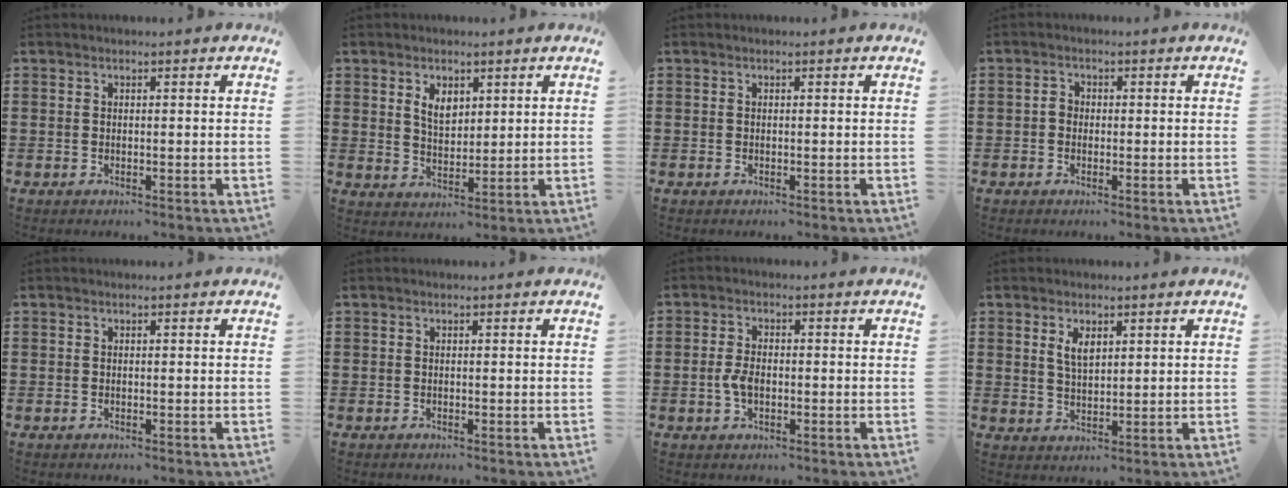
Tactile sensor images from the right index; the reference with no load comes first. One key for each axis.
{"total": 3.8, "fx": 2.0, "fy": 2.3, "fz": 2.3, "tx": -0.054, "ty": 0.008, "tz": 0.037}
{"total": 0.0}
{"total": 1.4, "fx": -0.3, "fy": 1.2, "fz": 0.8, "tx": -0.017, "ty": 0.004, "tz": -0.006}
{"total": 0.0}
{"total": 0.0}
{"total": 3.3, "fx": -0.6, "fy": 1.9, "fz": 2.7, "tx": -0.066, "ty": -0.002, "tz": -0.016}
{"total": 3.2, "fx": 1.7, "fy": 1.4, "fz": 2.4, "tx": -0.052, "ty": 0.002, "tz": 0.032}